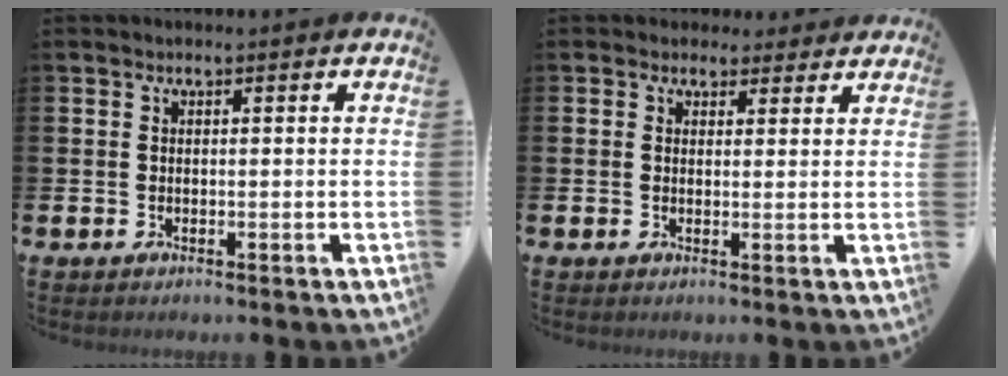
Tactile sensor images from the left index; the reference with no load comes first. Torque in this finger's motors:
{"motor_torque": [0.71, -1.03, 0.14, 0.06]}